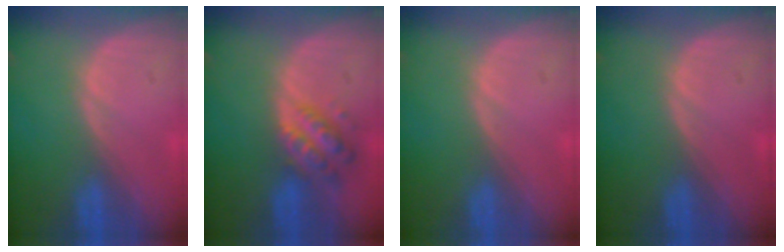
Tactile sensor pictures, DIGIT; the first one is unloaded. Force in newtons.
{"total": 6.2, "press": 5.6, "slide": 2.6}
{"total": 0.0}
{"total": 0.0}